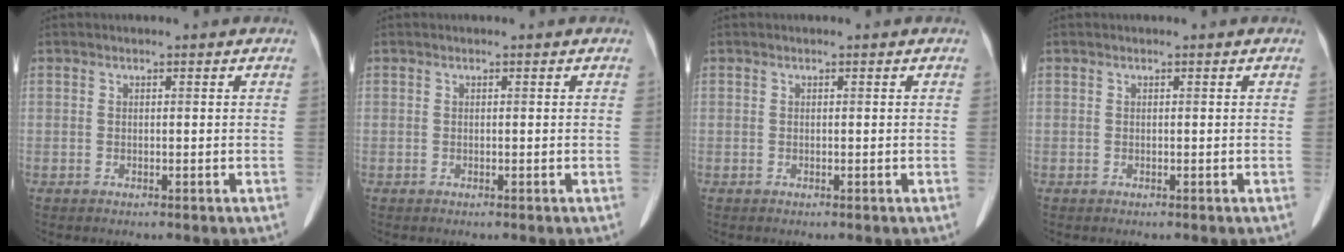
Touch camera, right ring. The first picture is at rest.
{"total": 0.0}
{"total": 0.0}
{"total": 0.0}